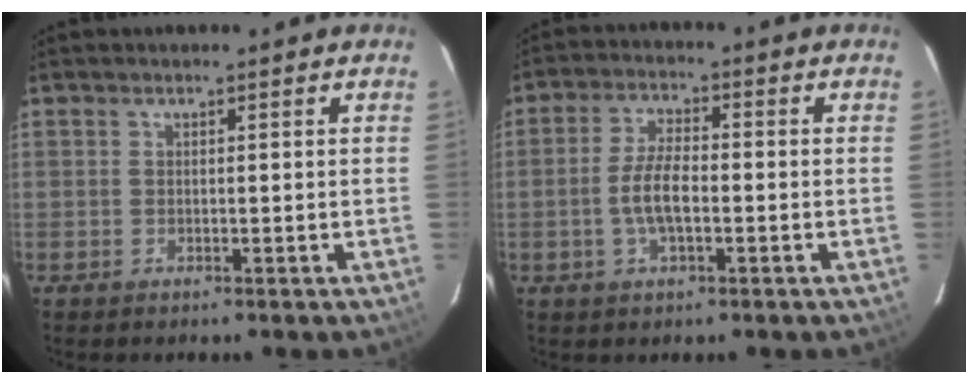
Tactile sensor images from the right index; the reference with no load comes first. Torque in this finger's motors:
{"motor_torque": [0.89, -0.45, 0.57, 0.13]}